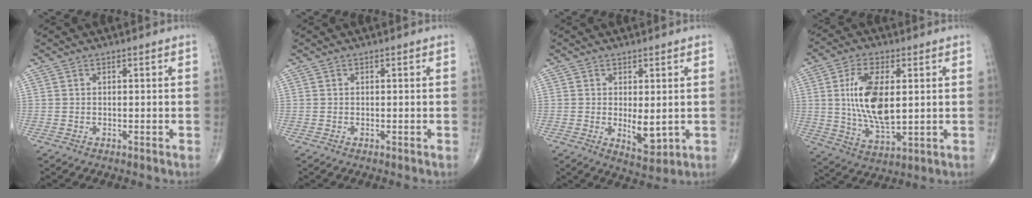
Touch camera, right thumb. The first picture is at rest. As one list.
[{"total": 0.0}, {"total": 5.0, "force": [-0.1, 2.3, 4.4], "torque": [-0.058, -0.015, 0.008]}, {"total": 13.7, "force": [1.9, 6.4, 12.0], "torque": [-0.227, -0.017, 0.041]}]